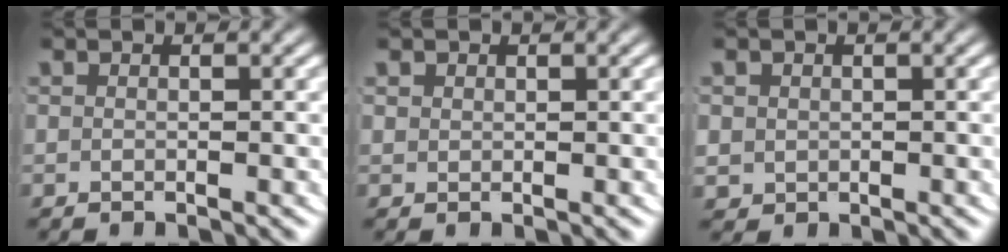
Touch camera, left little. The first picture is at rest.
{"total": 0.7, "force": [0.5, 0.5, 0.2], "torque": [-0.009, -0.007, 0.016]}
{"total": 2.4, "force": [-0.1, 2.3, 0.7], "torque": [-0.036, -0.015, 0.007]}